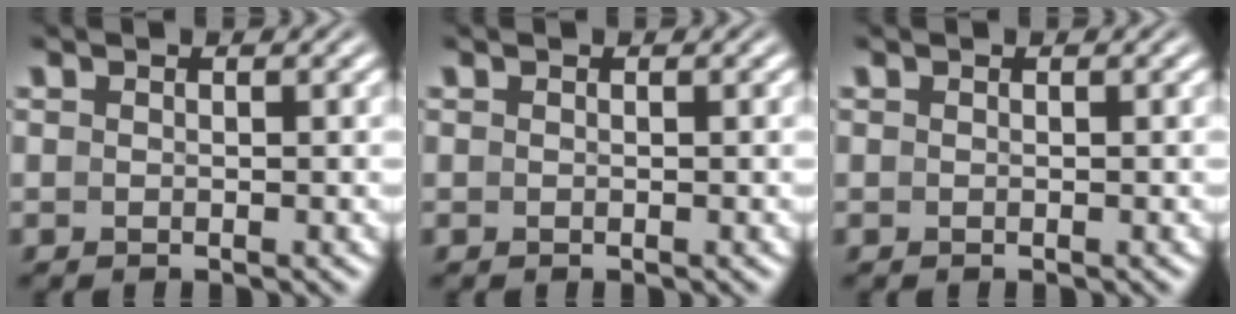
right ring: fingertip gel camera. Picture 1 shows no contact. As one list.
[{"total": 0.0}, {"total": 0.0}]